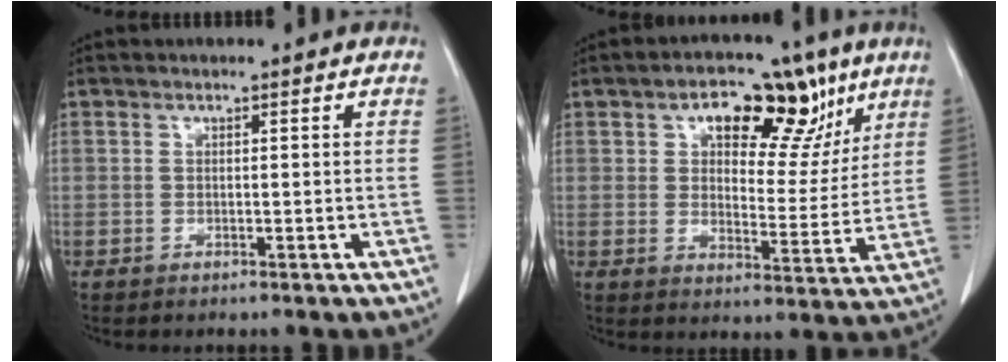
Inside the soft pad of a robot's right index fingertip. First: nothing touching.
{"total": 13.1, "force": [7.1, 6.9, 8.6], "torque": [-0.104, 0.018, 0.106]}